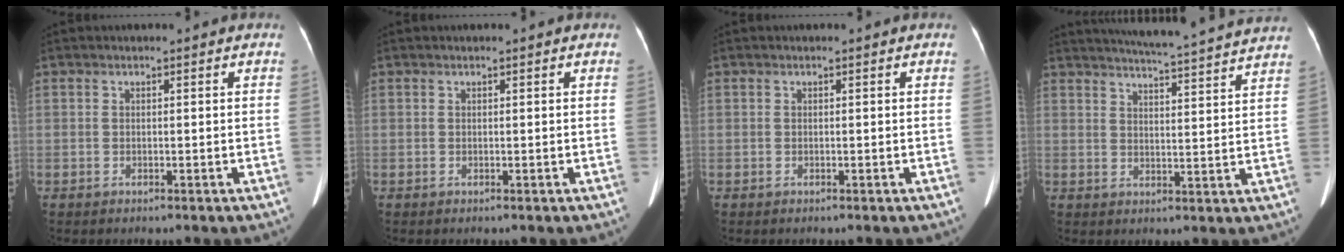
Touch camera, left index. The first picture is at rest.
{"total": 0.0}
{"total": 0.0}
{"total": 18.1, "force": [16.8, -0.4, 6.6], "torque": [-0.110, -0.012, 0.214]}